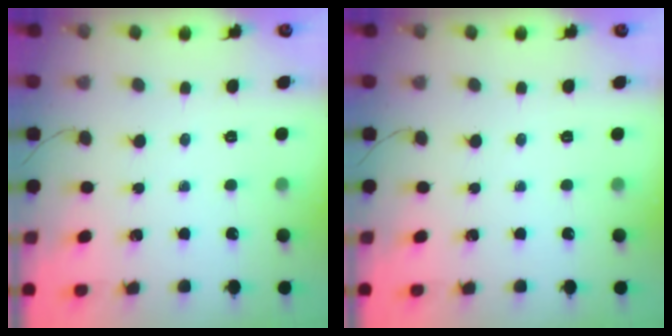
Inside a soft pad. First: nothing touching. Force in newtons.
{"total": 0.0}